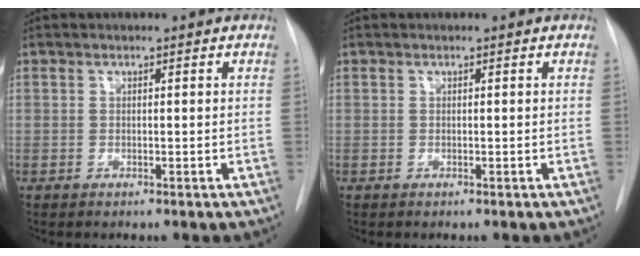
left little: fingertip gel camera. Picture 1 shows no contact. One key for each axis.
{"total": 0.0}